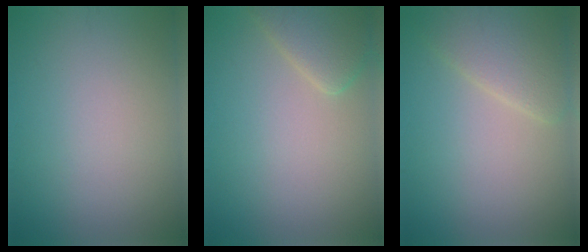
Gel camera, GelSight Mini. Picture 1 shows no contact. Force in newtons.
{"total": 3.3, "press": 3.3, "slide": 0.2}
{"total": 4.0, "press": 4.0, "slide": 0.1}